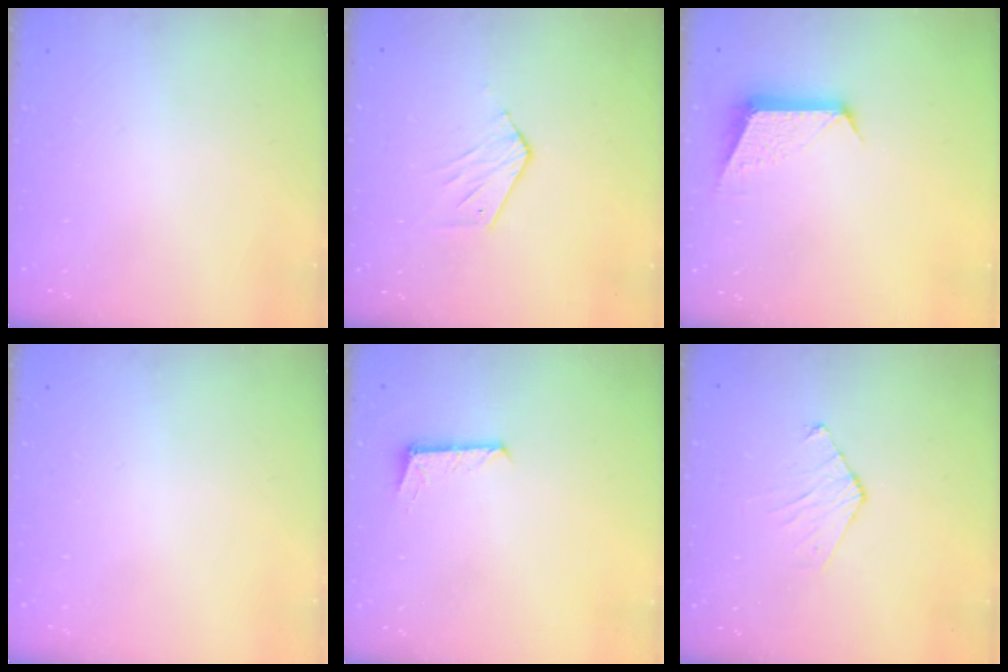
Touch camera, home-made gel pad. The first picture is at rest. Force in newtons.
{"total": 5.7, "press": 5.7, "slide": 0.6}
{"total": 9.0, "press": 9.0, "slide": 0.5}
{"total": 0.0}
{"total": 5.1, "press": 5.0, "slide": 0.4}
{"total": 3.5, "press": 3.5, "slide": 0.4}